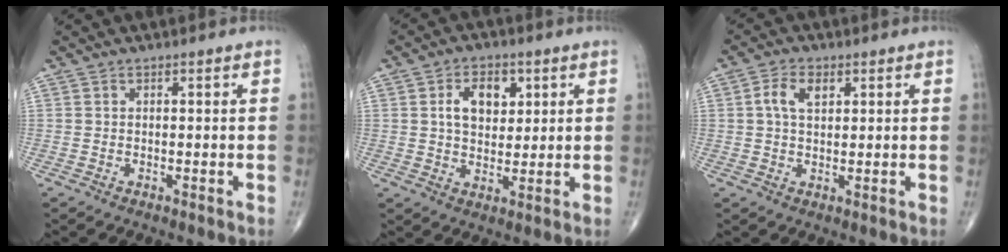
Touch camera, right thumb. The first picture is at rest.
{"total": 7.7, "force": [2.4, 5.0, 5.3], "torque": [-0.061, -0.008, 0.039]}
{"total": 4.6, "force": [1.2, 2.8, 3.4], "torque": [-0.066, 0.005, 0.020]}